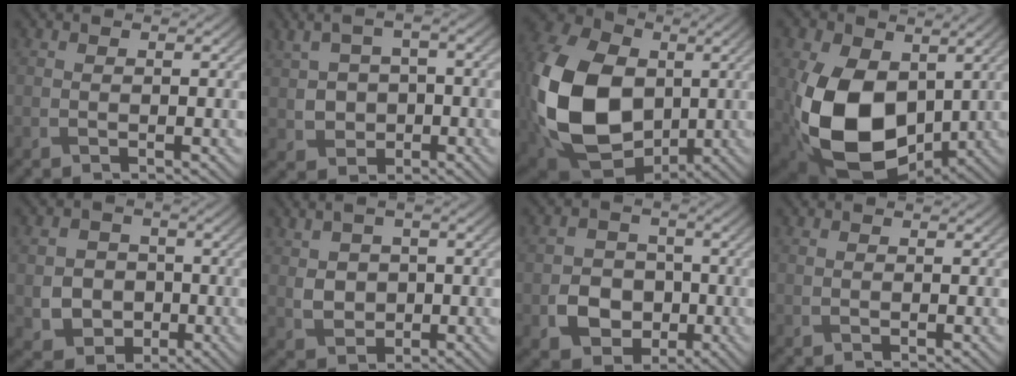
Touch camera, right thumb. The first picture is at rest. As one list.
[{"total": 5.4, "force": [0.1, 4.0, 3.7], "torque": [-0.089, -0.009, 0.013]}, {"total": 19.8, "force": [-0.7, 14.4, 13.6], "torque": [-0.340, -0.016, -0.018]}, {"total": 15.3, "force": [-0.2, 10.6, 10.9], "torque": [-0.254, -0.022, -0.001]}, {"total": 5.9, "force": [-1.0, 5.3, 2.3], "torque": [-0.057, -0.010, -0.029]}, {"total": 4.1, "force": [0.5, 3.0, 2.7], "torque": [-0.061, -0.003, 0.013]}, {"total": 6.1, "force": [-1.7, 5.2, 2.7], "torque": [-0.055, -0.010, -0.042]}, {"total": 0.0}]